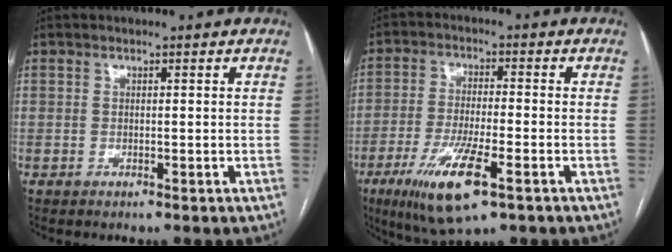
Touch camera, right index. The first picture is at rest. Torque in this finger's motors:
{"motor_torque": [0.35, -0.45, 0.07, -0.03]}